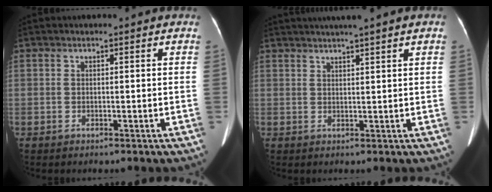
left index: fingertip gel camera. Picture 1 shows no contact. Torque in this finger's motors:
{"motor_torque": [-0.23, -0.41, -0.11, 0.03]}